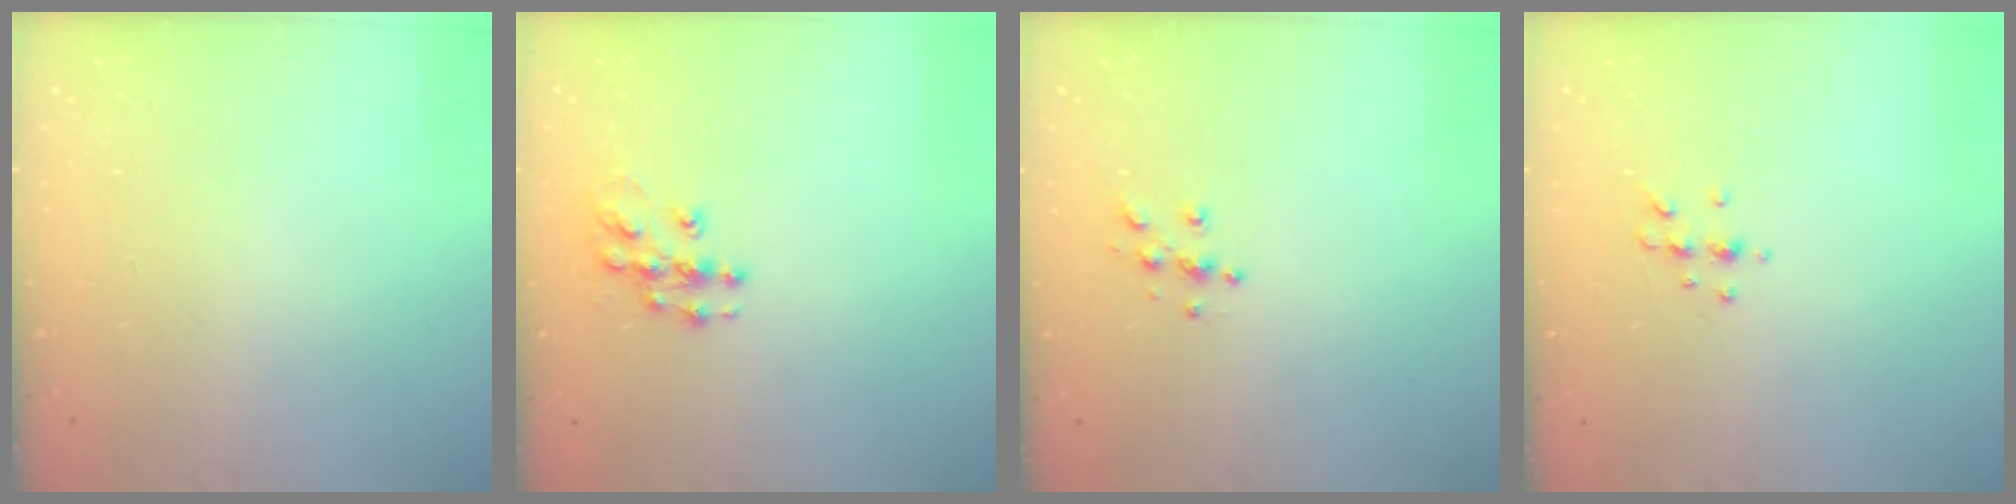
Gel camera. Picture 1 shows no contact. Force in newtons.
{"total": 9.2, "press": 9.2, "slide": 0.5}
{"total": 5.0, "press": 5.0, "slide": 0.4}
{"total": 4.7, "press": 4.6, "slide": 1.1}